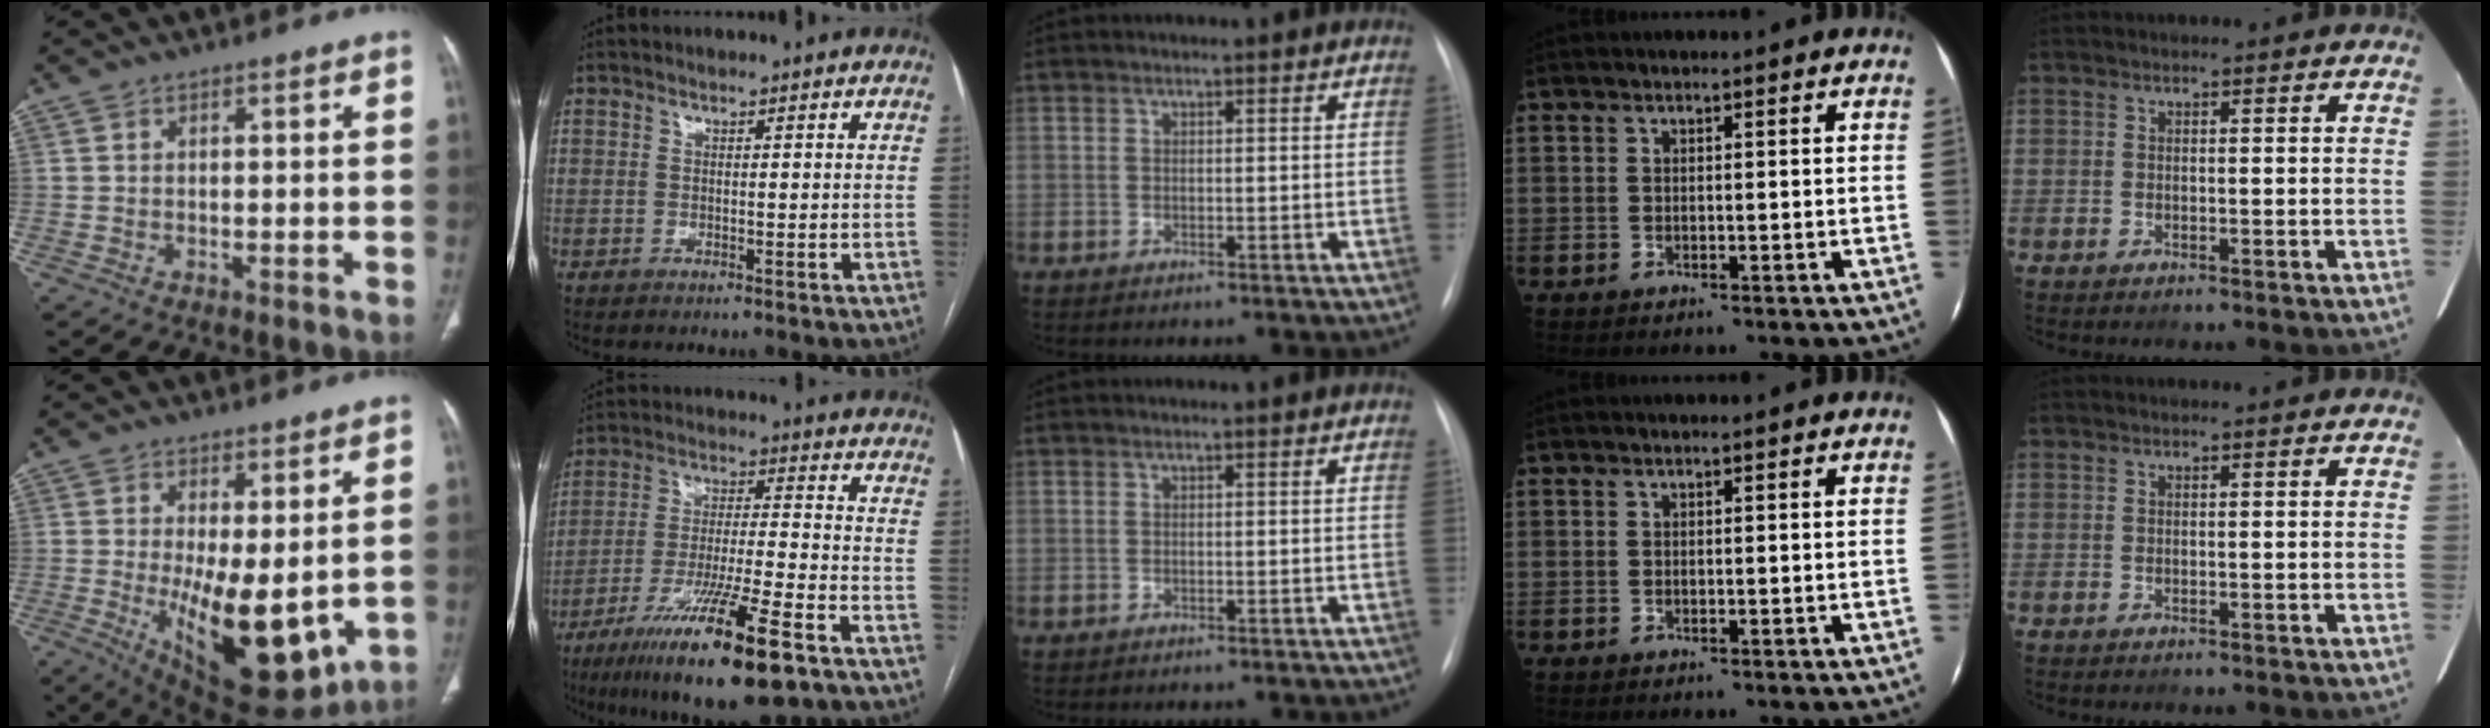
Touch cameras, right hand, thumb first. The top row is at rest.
{"thumb": {"total": 16.0, "force": [-1.6, 6.7, 14.4], "torque": [-0.212, -0.035, -0.001]}, "index": {"total": 17.9, "force": [-10.8, 1.3, 14.2], "torque": [-0.250, -0.043, -0.187]}}